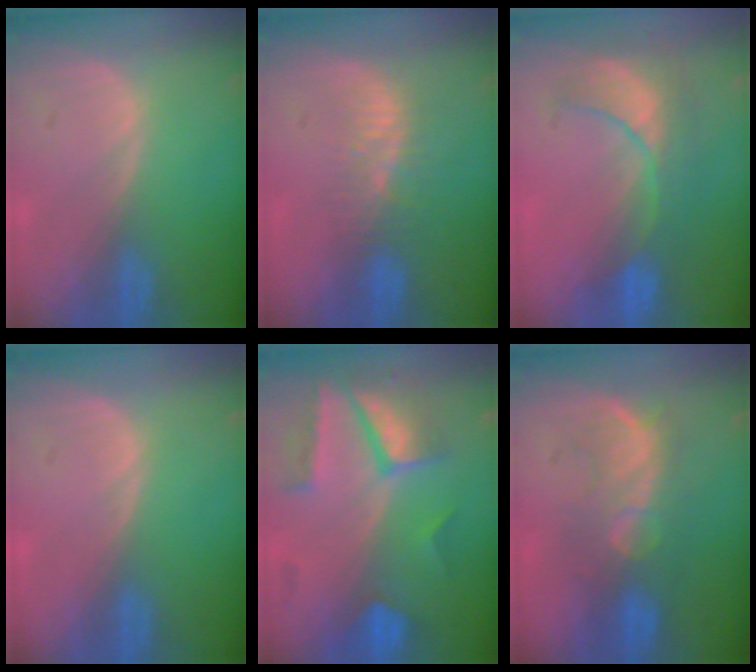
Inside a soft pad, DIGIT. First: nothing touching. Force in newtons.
{"total": 4.9, "press": 4.3, "slide": 2.2}
{"total": 8.0, "press": 7.9, "slide": 1.3}
{"total": 0.0}
{"total": 8.7, "press": 7.8, "slide": 3.9}
{"total": 8.1, "press": 7.9, "slide": 1.8}